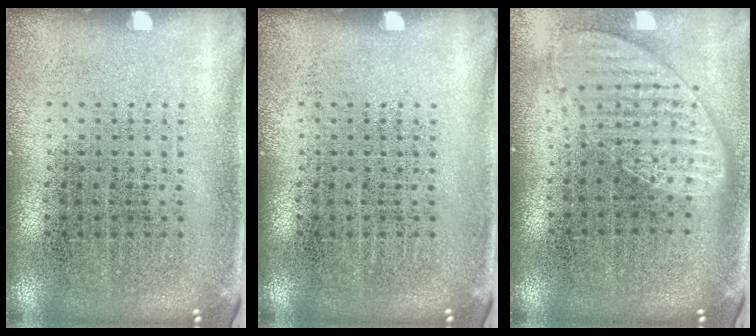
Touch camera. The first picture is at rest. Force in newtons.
{"total": 0.0}
{"total": 1.4, "press": 1.2, "slide": 0.7}